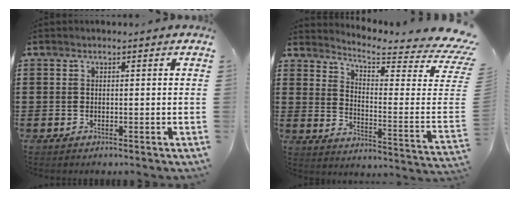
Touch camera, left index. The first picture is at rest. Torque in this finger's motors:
{"motor_torque": [2.14, 0.00, 0.29, 0.02]}